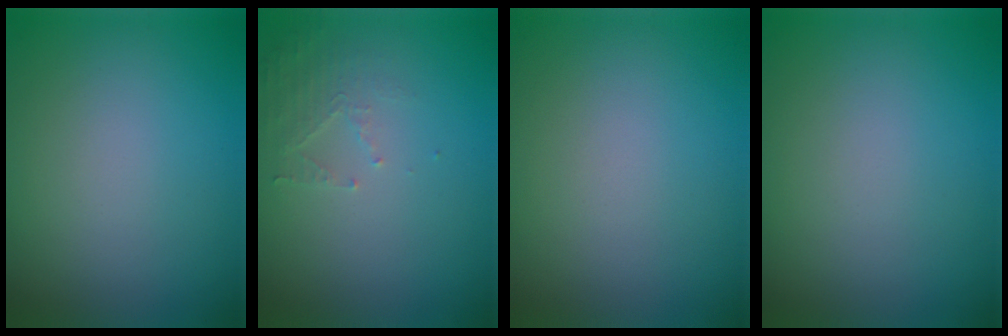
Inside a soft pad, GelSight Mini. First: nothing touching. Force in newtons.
{"total": 1.7, "press": 1.7, "slide": 0.3}
{"total": 0.0}
{"total": 0.0}